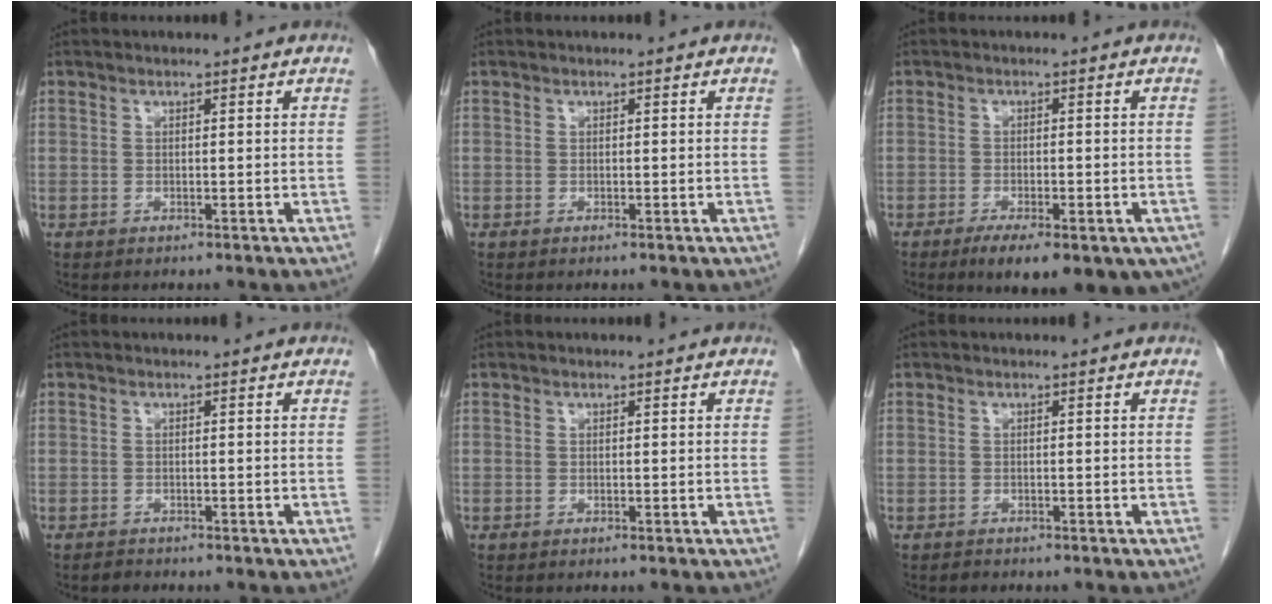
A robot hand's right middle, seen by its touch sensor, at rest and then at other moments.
{"total": 0.0}
{"total": 11.5, "force": [-7.1, 3.9, 8.1], "torque": [-0.091, -0.010, -0.093]}
{"total": 0.8, "force": [-0.8, 0.3, 0.1], "torque": [-0.006, -0.001, -0.015]}
{"total": 0.0}
{"total": 0.5, "force": [-0.5, 0.2, 0.0], "torque": [-0.006, -0.001, -0.010]}